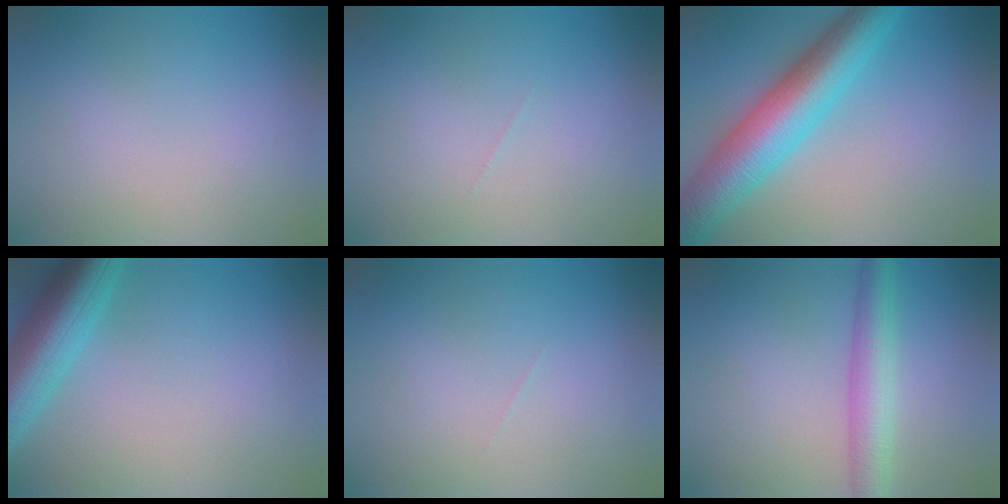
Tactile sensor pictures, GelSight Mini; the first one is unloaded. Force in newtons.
{"total": 0.0}
{"total": 8.7, "press": 8.7, "slide": 0.1}
{"total": 6.7, "press": 6.7, "slide": 0.3}
{"total": 0.0}
{"total": 4.2, "press": 4.2, "slide": 0.1}